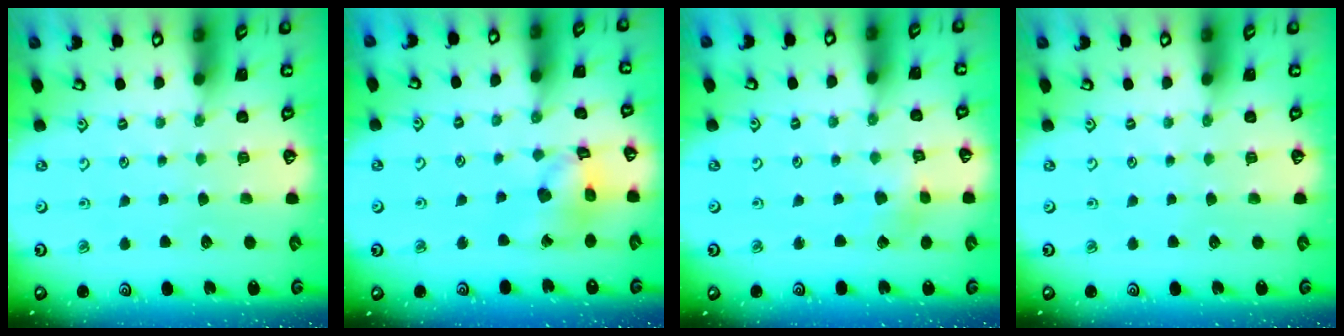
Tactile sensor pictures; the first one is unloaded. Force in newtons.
{"total": 12.2, "press": 12.1, "slide": 1.5}
{"total": 2.0, "press": 1.9, "slide": 0.3}
{"total": 0.0}